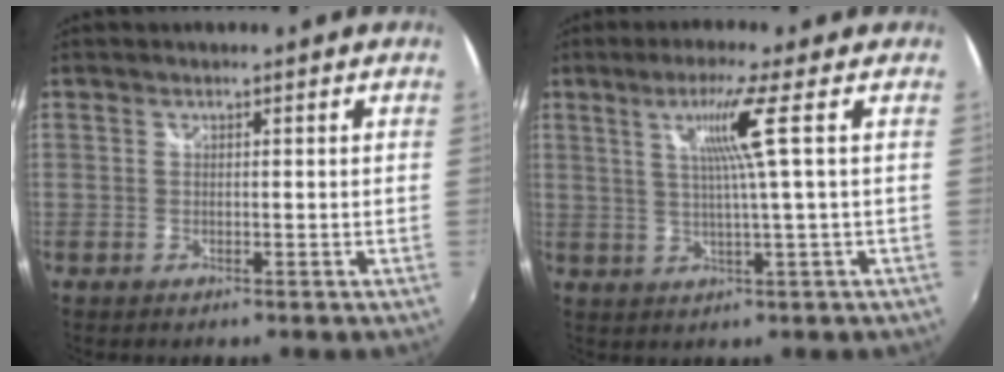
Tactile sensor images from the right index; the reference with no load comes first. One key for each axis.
{"total": 6.8, "fx": 2.1, "fy": -2.1, "fz": 6.1, "tx": -0.102, "ty": 0.000, "tz": 0.041}